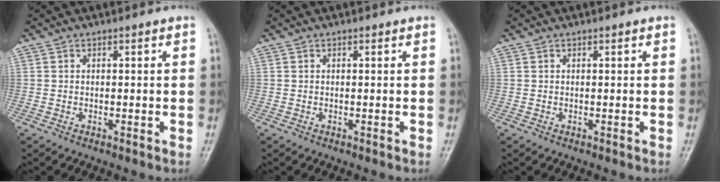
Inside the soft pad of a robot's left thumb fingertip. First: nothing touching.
{"total": 0.0}
{"total": 0.0}